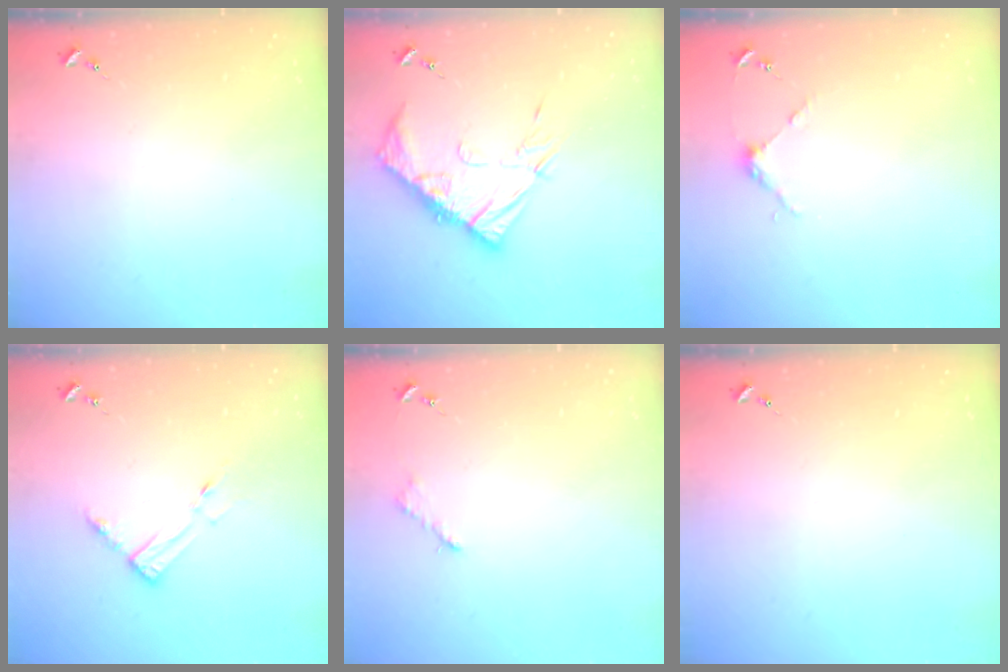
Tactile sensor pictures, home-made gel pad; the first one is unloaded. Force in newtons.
{"total": 13.4, "press": 13.4, "slide": 1.0}
{"total": 3.7, "press": 3.7, "slide": 0.3}
{"total": 7.4, "press": 7.4, "slide": 0.6}
{"total": 2.6, "press": 2.6, "slide": 0.4}
{"total": 0.0}